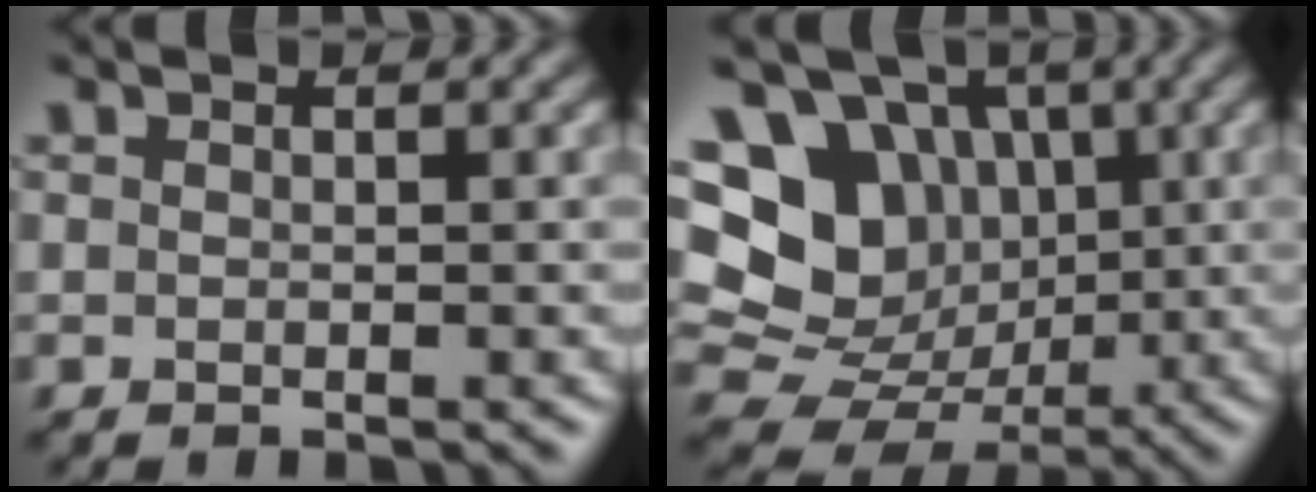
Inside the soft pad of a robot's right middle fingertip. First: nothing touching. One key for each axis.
{"total": 15.9, "fx": 3.7, "fy": 14.0, "fz": 6.7, "tx": -0.155, "ty": 0.034, "tz": 0.056}